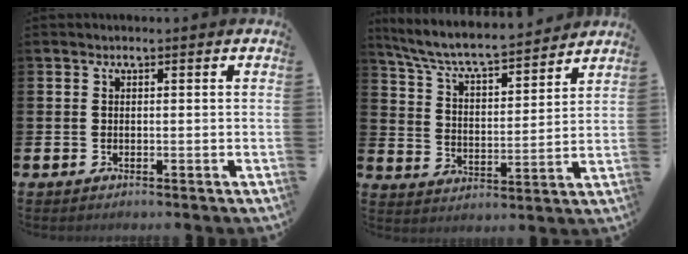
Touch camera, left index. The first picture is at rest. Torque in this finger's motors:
{"motor_torque": [0.15, -0.51, 0.74, 0.21]}